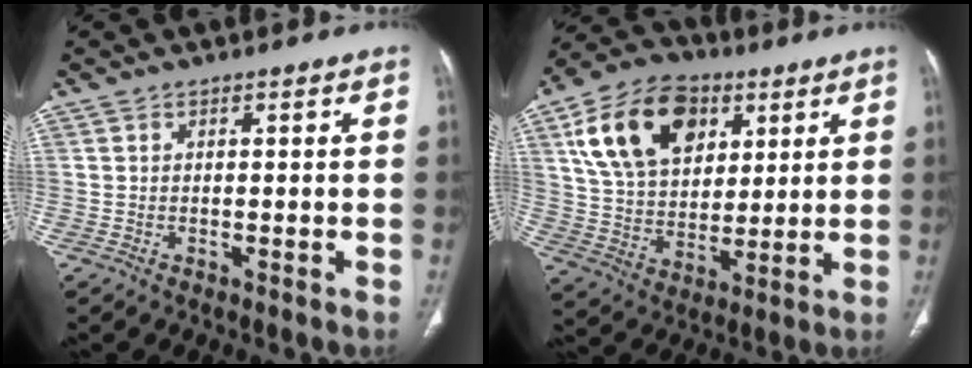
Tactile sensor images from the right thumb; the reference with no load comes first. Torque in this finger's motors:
{"motor_torque": [-0.43, 1.87, 0.56, 0.10, 0.01]}